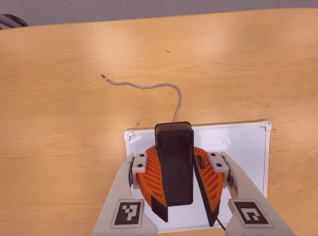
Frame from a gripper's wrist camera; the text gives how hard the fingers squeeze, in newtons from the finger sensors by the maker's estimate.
{"total": 10.4, "left": 10.2, "right": 10.5}